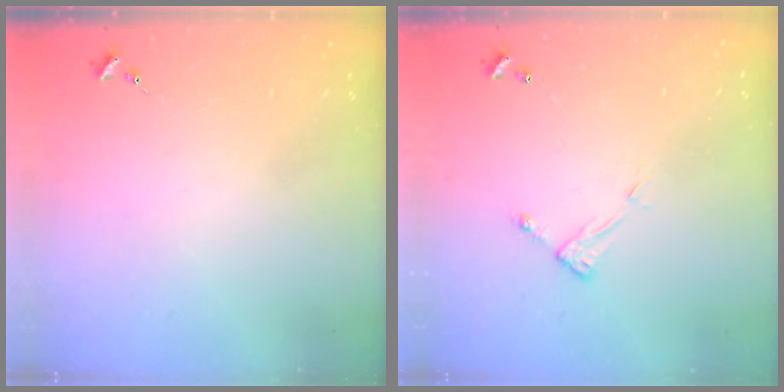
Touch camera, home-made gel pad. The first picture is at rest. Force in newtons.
{"total": 5.8, "press": 5.8, "slide": 0.2}